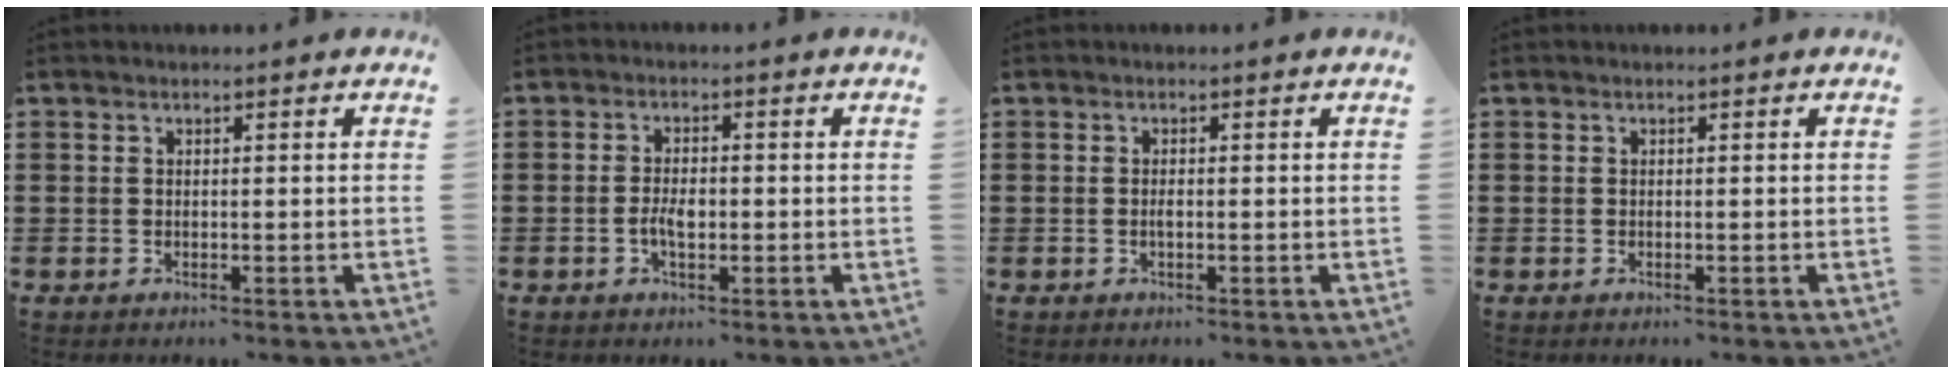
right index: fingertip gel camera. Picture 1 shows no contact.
{"total": 2.8, "force": [-0.6, 1.2, 2.5], "torque": [-0.054, -0.001, -0.013]}
{"total": 0.8, "force": [-0.1, 0.1, 0.8], "torque": [-0.017, -0.005, -0.001]}
{"total": 0.0}